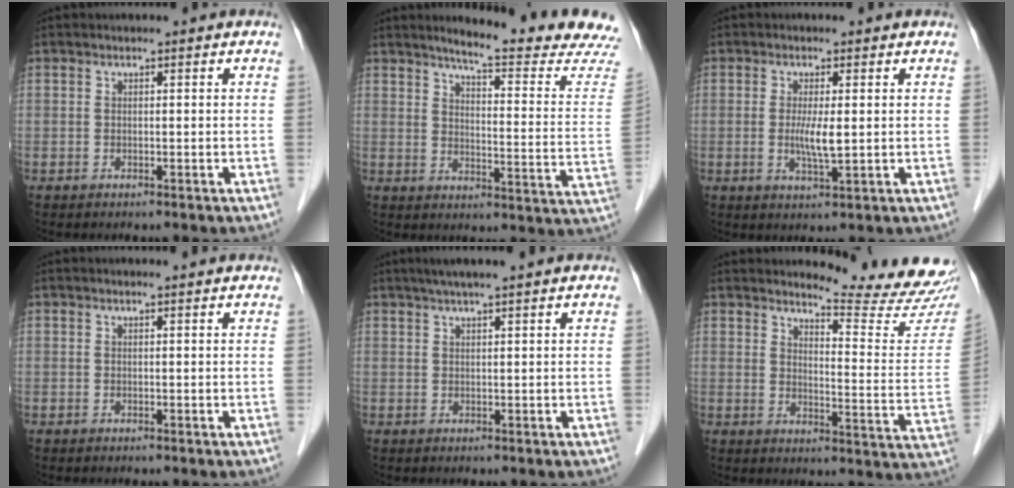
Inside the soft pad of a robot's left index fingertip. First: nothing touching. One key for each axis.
{"total": 17.3, "fx": 16.2, "fy": -1.1, "fz": 6.1, "tx": -0.084, "ty": -0.102, "tz": 0.186}
{"total": 3.8, "fx": 0.1, "fy": 0.5, "fz": 3.7, "tx": -0.075, "ty": -0.006, "tz": 0.003}
{"total": 1.5, "fx": 1.5, "fy": 0.0, "fz": 0.4, "tx": -0.016, "ty": 0.007, "tz": 0.016}
{"total": 5.4, "fx": 4.3, "fy": -0.4, "fz": 3.2, "tx": -0.051, "ty": 0.027, "tz": 0.069}
{"total": 15.5, "fx": 15.2, "fy": -0.5, "fz": 3.3, "tx": -0.043, "ty": -0.125, "tz": 0.169}